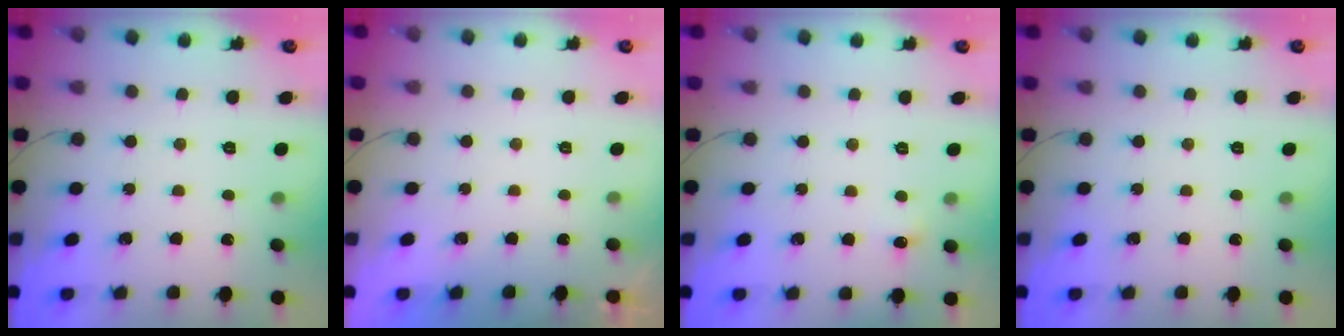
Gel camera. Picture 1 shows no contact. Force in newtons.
{"total": 0.6, "press": 0.2, "slide": 0.5}
{"total": 11.1, "press": 3.0, "slide": 10.7}
{"total": 0.0}